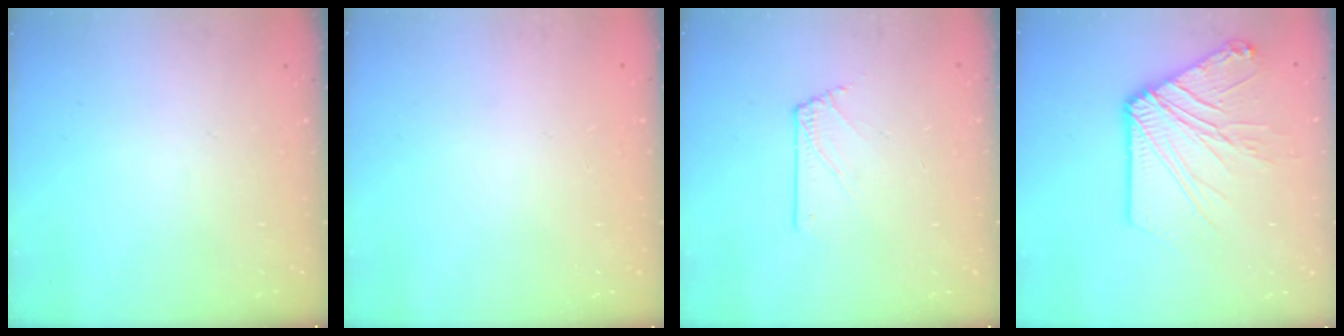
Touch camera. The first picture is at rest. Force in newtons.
{"total": 0.0}
{"total": 3.0, "press": 2.9, "slide": 0.5}
{"total": 15.5, "press": 15.4, "slide": 2.0}